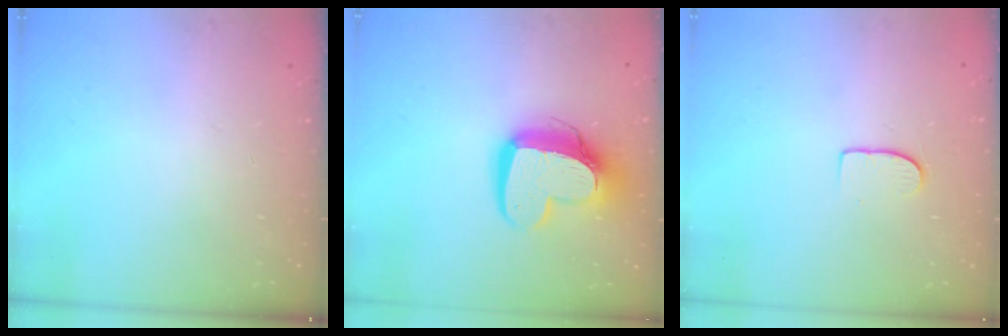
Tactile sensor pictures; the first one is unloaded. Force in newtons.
{"total": 14.4, "press": 14.3, "slide": 1.3}
{"total": 6.6, "press": 6.6, "slide": 0.7}